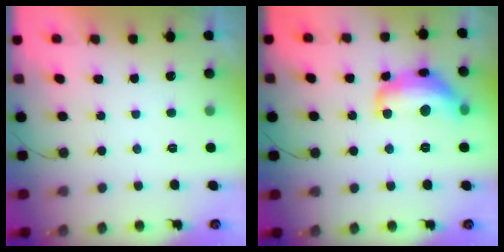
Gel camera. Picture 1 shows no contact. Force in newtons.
{"total": 14.0, "press": 14.0, "slide": 0.8}